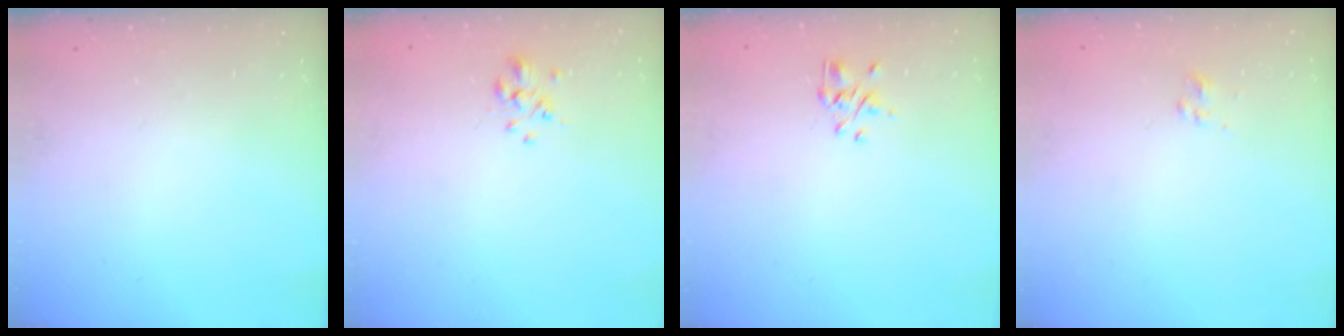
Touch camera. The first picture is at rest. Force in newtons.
{"total": 1.9, "press": 1.7, "slide": 0.8}
{"total": 1.3, "press": 1.2, "slide": 0.5}
{"total": 2.5, "press": 2.4, "slide": 0.8}